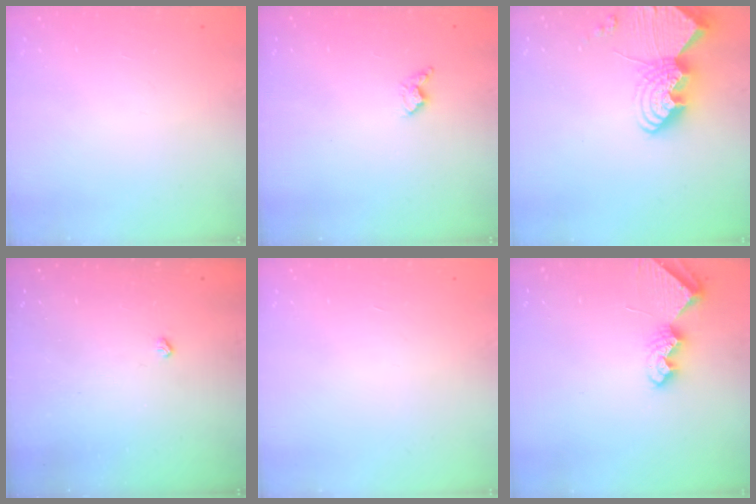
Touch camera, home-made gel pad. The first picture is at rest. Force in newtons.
{"total": 4.0, "press": 3.9, "slide": 0.8}
{"total": 18.8, "press": 18.7, "slide": 1.7}
{"total": 2.6, "press": 2.5, "slide": 0.5}
{"total": 0.0}
{"total": 7.9, "press": 7.8, "slide": 0.5}